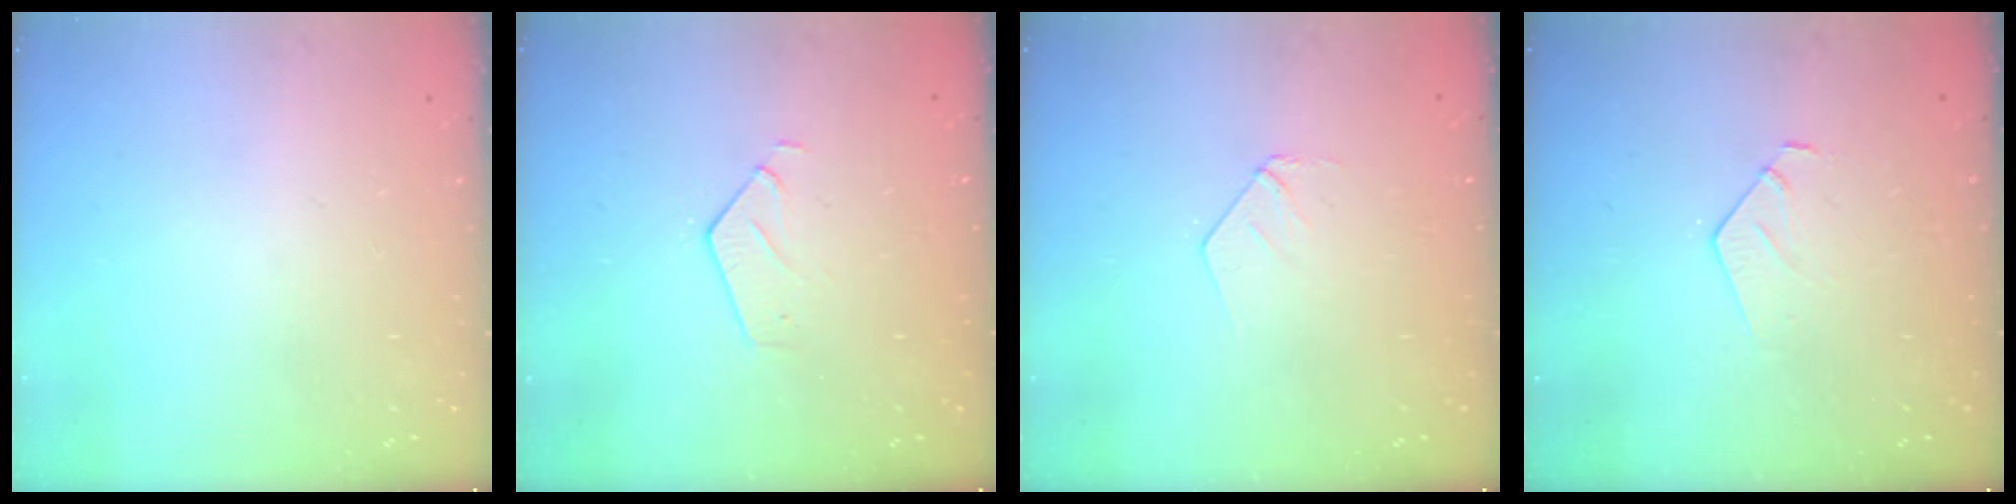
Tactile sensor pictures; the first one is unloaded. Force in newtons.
{"total": 2.6, "press": 2.6, "slide": 0.2}
{"total": 3.8, "press": 3.8, "slide": 0.3}
{"total": 6.0, "press": 6.0, "slide": 0.5}